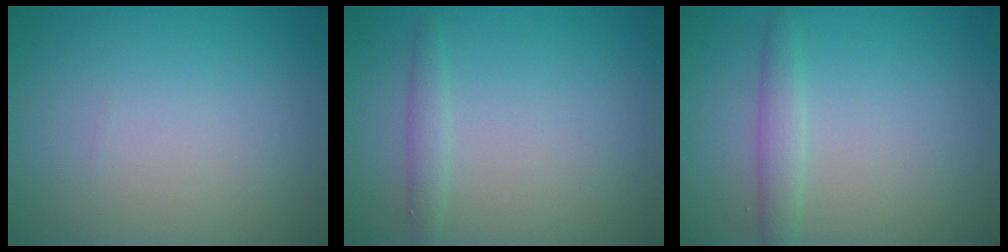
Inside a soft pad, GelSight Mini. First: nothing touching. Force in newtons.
{"total": 1.2, "press": 1.2, "slide": 0.0}
{"total": 1.9, "press": 1.8, "slide": 0.1}